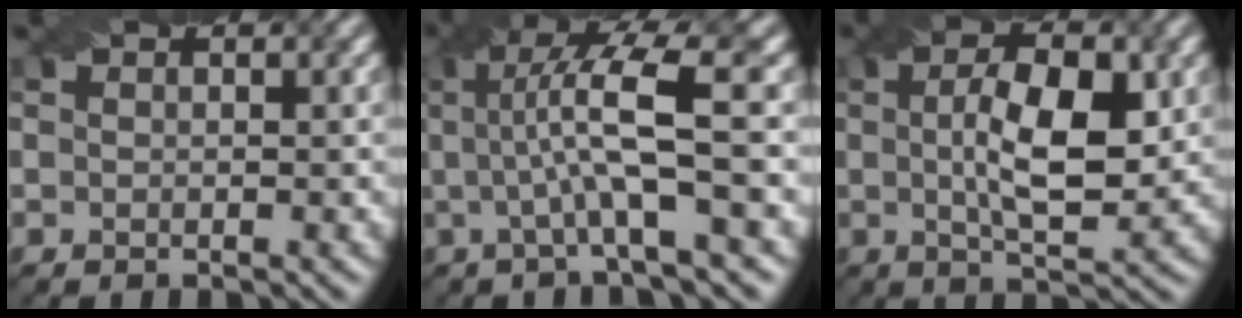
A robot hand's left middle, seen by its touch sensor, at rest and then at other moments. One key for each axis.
{"total": 7.0, "fx": 0.7, "fy": 1.2, "fz": 6.9, "tx": -0.118, "ty": 0.009, "tz": 0.011}
{"total": 7.1, "fx": 0.9, "fy": 2.5, "fz": 6.6, "tx": -0.111, "ty": 0.003, "tz": 0.014}